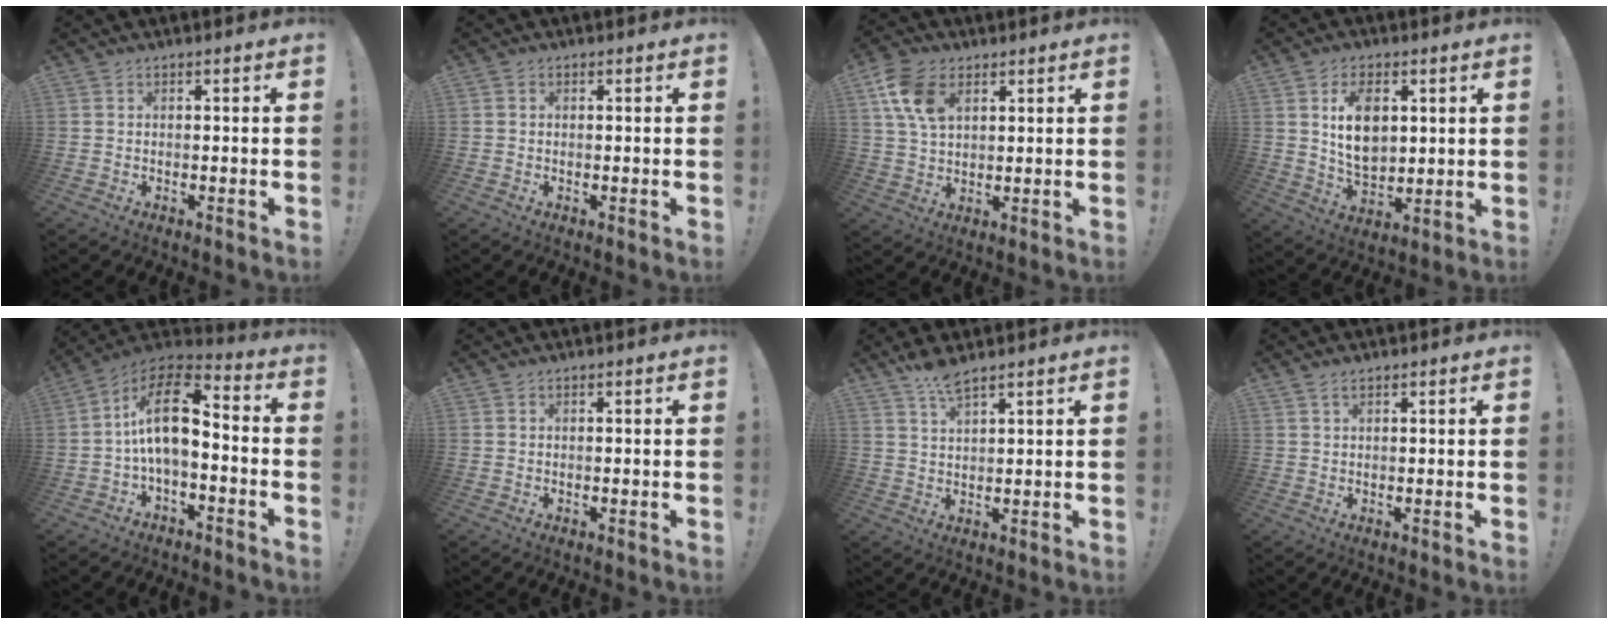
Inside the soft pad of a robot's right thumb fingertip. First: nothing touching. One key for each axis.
{"total": 0.6, "fx": -0.1, "fy": 0.6, "fz": 0.0, "tx": -0.002, "ty": 0.003, "tz": -0.001}
{"total": 11.1, "fx": 5.1, "fy": 6.8, "fz": 7.2, "tx": -0.142, "ty": -0.008, "tz": 0.098}
{"total": 11.4, "fx": 3.4, "fy": 7.4, "fz": 8.0, "tx": -0.126, "ty": -0.007, "tz": 0.059}
{"total": 14.8, "fx": 0.9, "fy": 7.3, "fz": 12.9, "tx": -0.227, "ty": 0.004, "tz": 0.016}
{"total": 0.0}
{"total": 5.5, "fx": 4.5, "fy": 1.1, "fz": 3.0, "tx": -0.052, "ty": -0.025, "tz": 0.078}
{"total": 1.9, "fx": 1.2, "fy": 0.9, "fz": 1.1, "tx": -0.021, "ty": -0.001, "tz": 0.022}